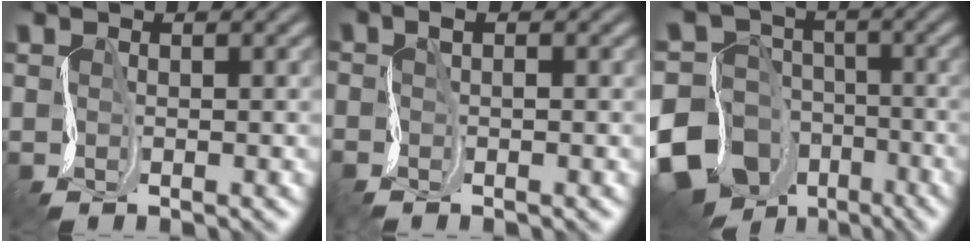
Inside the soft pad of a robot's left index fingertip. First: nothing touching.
{"total": 1.0, "force": [-0.6, -0.3, 0.7], "torque": [-0.020, 0.003, -0.013]}
{"total": 18.6, "force": [-10.2, 14.4, 5.8], "torque": [-0.141, -0.059, -0.195]}